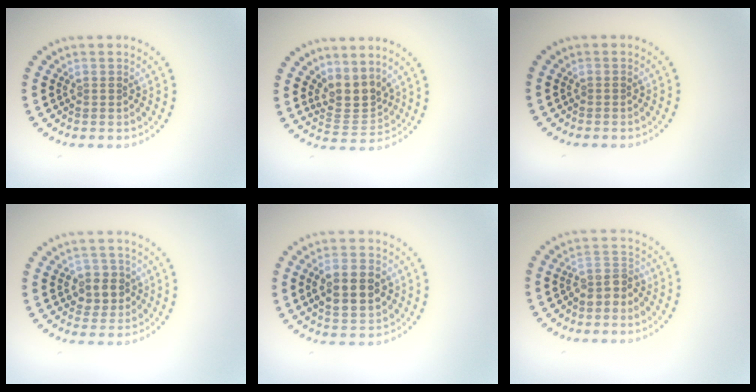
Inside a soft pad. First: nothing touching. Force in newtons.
{"total": 3.1, "press": 2.3, "slide": 2.0}
{"total": 0.0}
{"total": 2.8, "press": 2.6, "slide": 0.8}
{"total": 5.6, "press": 5.6, "slide": 0.4}
{"total": 2.4, "press": 1.9, "slide": 1.5}